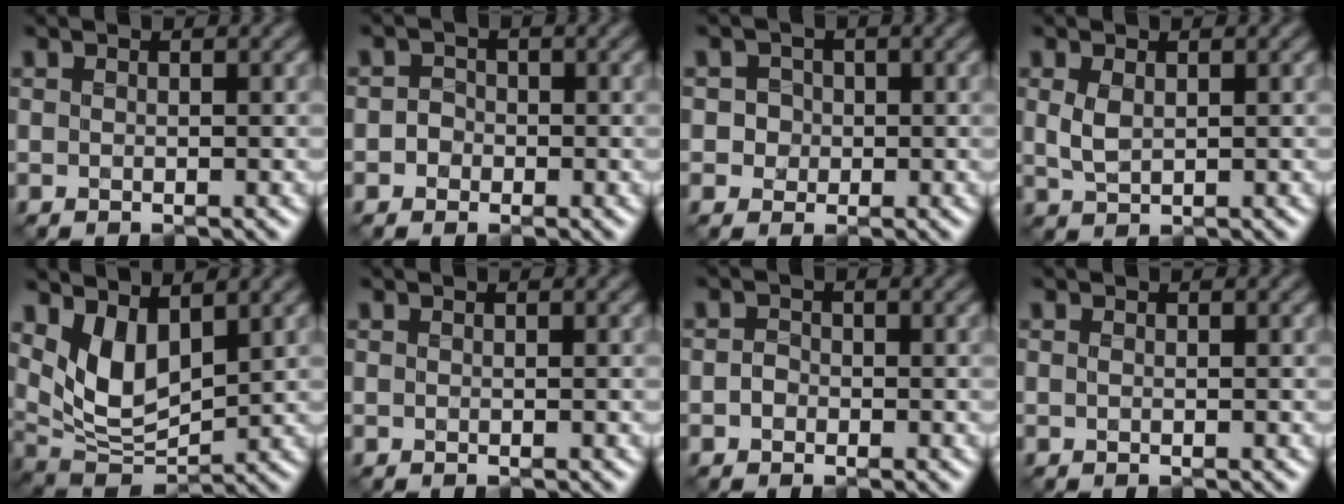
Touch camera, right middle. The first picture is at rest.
{"total": 1.6, "force": [-0.5, 1.5, 0.5], "torque": [0.011, 0.004, -0.017]}
{"total": 2.6, "force": [0.3, 2.3, 1.0], "torque": [-0.010, 0.006, 0.002]}
{"total": 1.8, "force": [0.2, 1.1, 1.4], "torque": [-0.039, -0.002, 0.009]}
{"total": 5.7, "force": [2.0, 3.1, 4.4], "torque": [-0.088, -0.018, 0.040]}
{"total": 0.0}
{"total": 1.2, "force": [-0.7, 0.9, 0.4], "torque": [-0.002, 0.001, -0.020]}
{"total": 0.0}